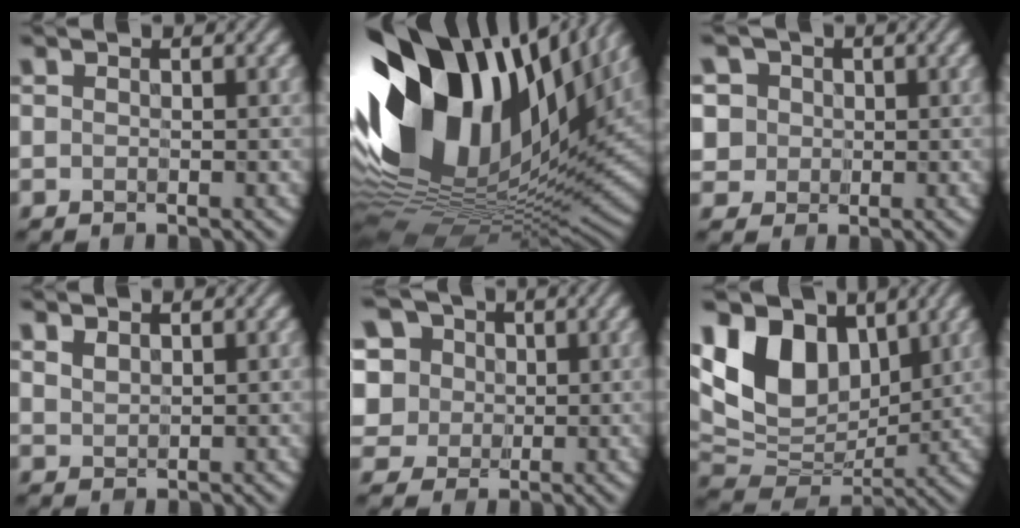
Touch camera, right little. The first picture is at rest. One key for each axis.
{"total": 17.2, "fx": 5.2, "fy": 9.7, "fz": 13.2, "tx": -0.259, "ty": 0.017, "tz": 0.087}
{"total": 3.6, "fx": 0.9, "fy": 3.3, "fz": 0.9, "tx": -0.049, "ty": 0.006, "tz": 0.023}
{"total": 1.3, "fx": 1.0, "fy": 0.7, "fz": 0.6, "tx": -0.015, "ty": 0.005, "tz": 0.020}
{"total": 10.5, "fx": 3.9, "fy": 8.4, "fz": 4.9, "tx": -0.125, "ty": 0.025, "tz": 0.058}
{"total": 11.6, "fx": 4.3, "fy": 7.8, "fz": 7.5, "tx": -0.168, "ty": 0.017, "tz": 0.074}